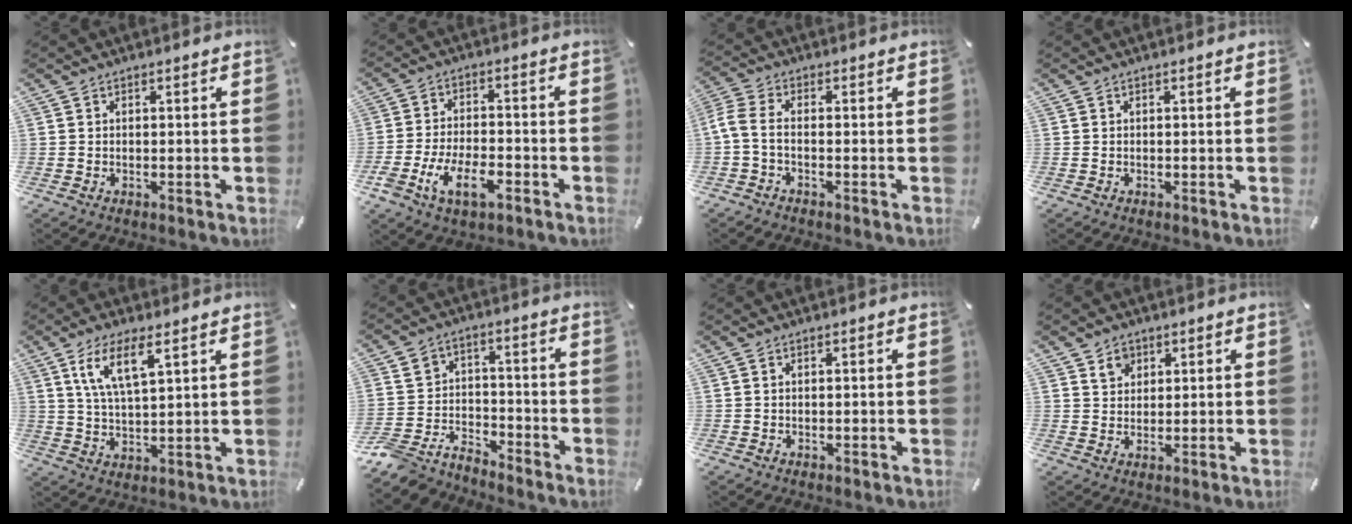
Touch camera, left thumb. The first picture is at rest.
{"total": 10.2, "force": [-5.0, 5.2, 7.2], "torque": [-0.153, 0.013, -0.092]}
{"total": 4.9, "force": [-1.2, 2.1, 4.2], "torque": [-0.093, 0.001, -0.025]}
{"total": 0.0}
{"total": 8.9, "force": [5.1, 2.9, 6.7], "torque": [-0.135, -0.004, 0.090]}
{"total": 7.9, "force": [-6.0, 5.1, 1.3], "torque": [-0.034, 0.034, -0.117]}
{"total": 0.0}
{"total": 3.9, "force": [2.1, 3.2, 0.6], "torque": [-0.005, -0.002, 0.036]}